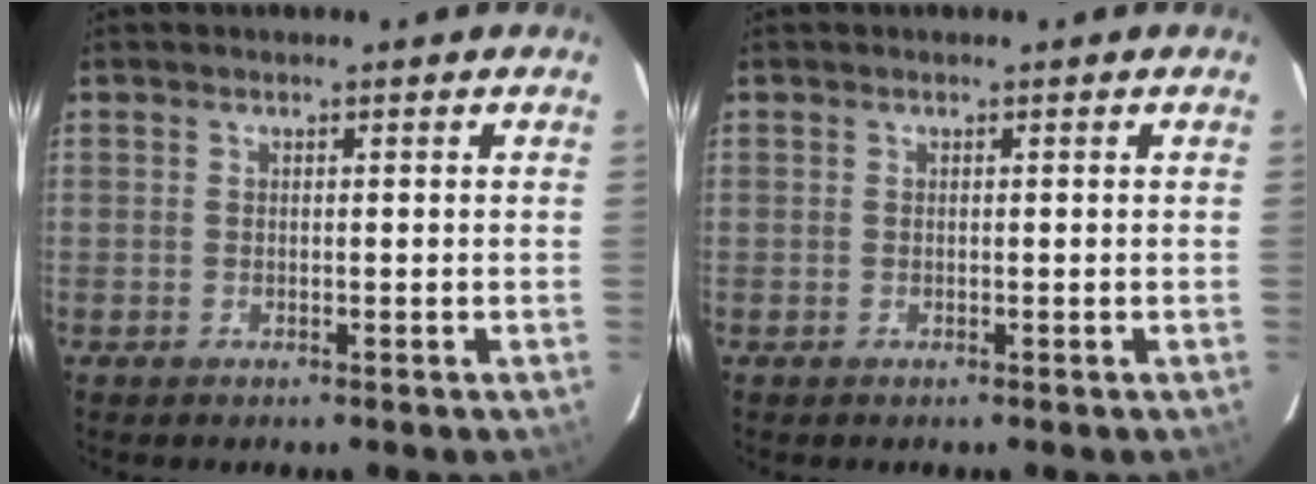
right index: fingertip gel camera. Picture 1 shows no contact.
{"total": 0.0}